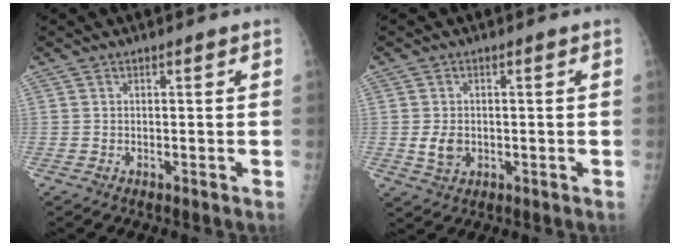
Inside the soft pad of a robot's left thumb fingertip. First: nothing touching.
{"total": 3.8, "force": [-0.3, 2.9, 2.5], "torque": [-0.038, -0.003, 0.000]}